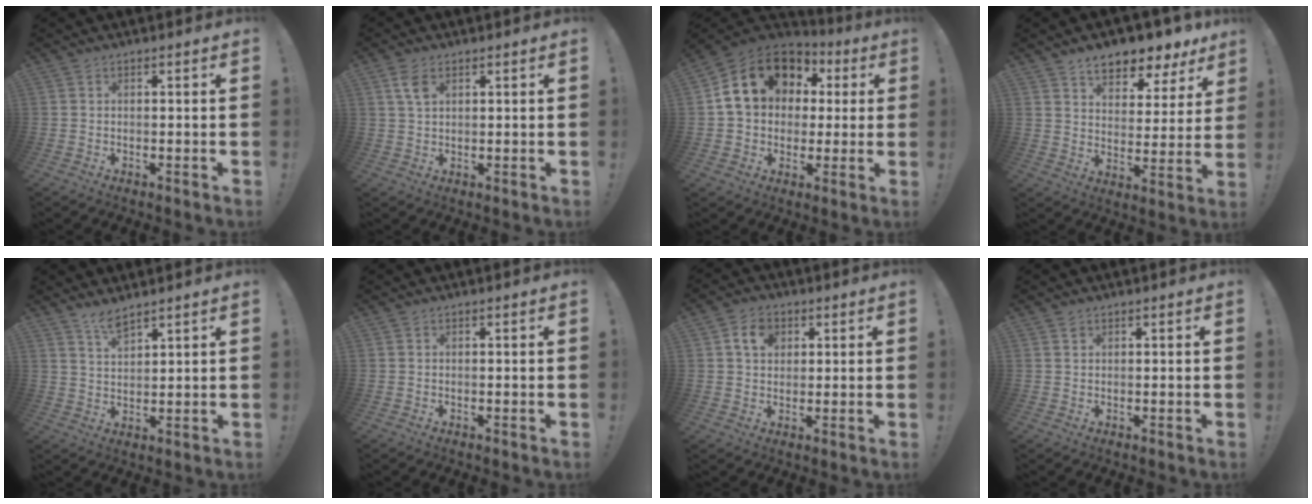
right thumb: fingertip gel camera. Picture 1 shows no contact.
{"total": 4.3, "force": [2.0, 2.2, 3.0], "torque": [-0.059, -0.001, 0.038]}
{"total": 17.4, "force": [5.9, 13.4, 9.4], "torque": [-0.148, -0.009, 0.119]}
{"total": 9.4, "force": [7.4, 4.0, 4.1], "torque": [-0.062, -0.061, 0.131]}
{"total": 5.1, "force": [4.2, 1.3, 2.7], "torque": [-0.055, -0.021, 0.075]}
{"total": 0.0}
{"total": 7.0, "force": [2.5, 5.2, 3.9], "torque": [-0.057, 0.005, 0.045]}
{"total": 0.8, "force": [0.6, 0.6, 0.1], "torque": [0.002, -0.001, 0.010]}